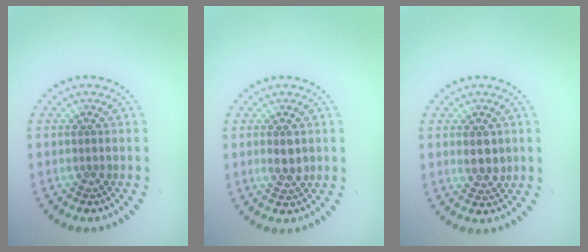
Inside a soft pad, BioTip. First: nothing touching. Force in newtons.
{"total": 1.7, "press": 1.7, "slide": 0.2}
{"total": 2.0, "press": 2.0, "slide": 0.6}